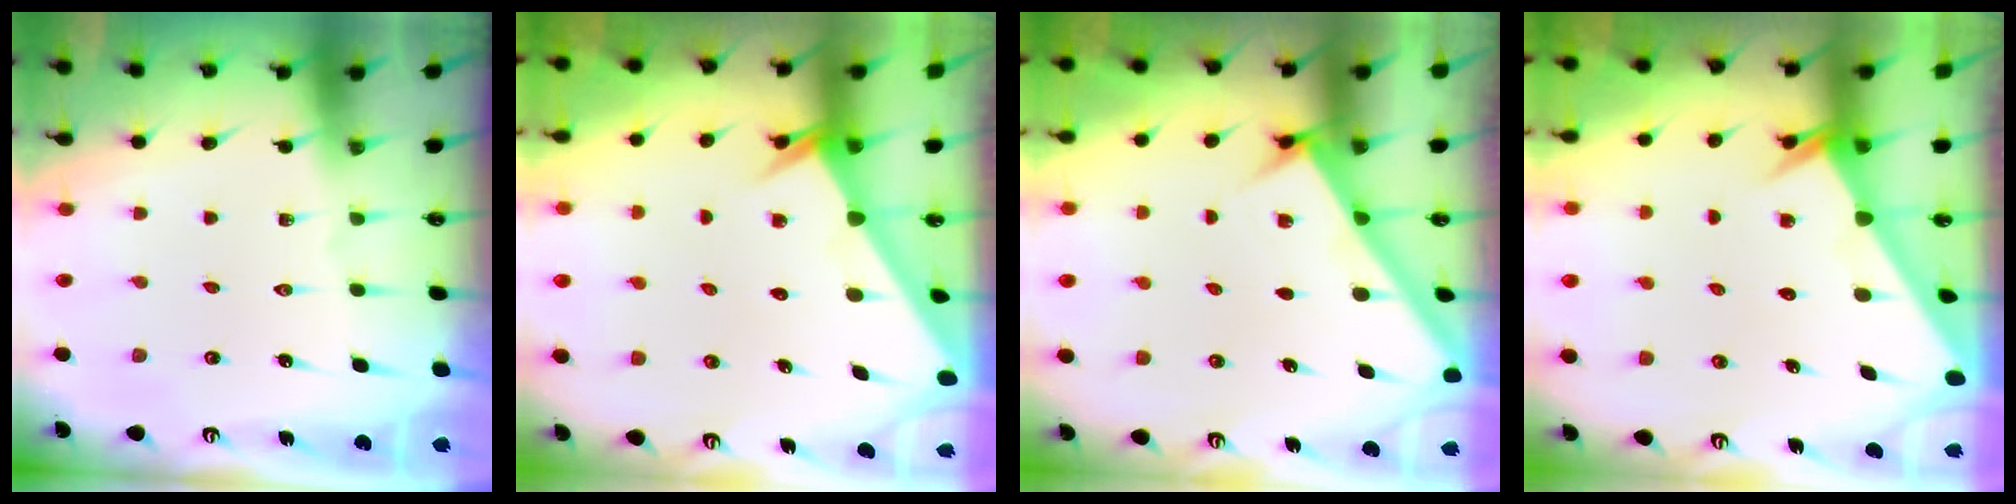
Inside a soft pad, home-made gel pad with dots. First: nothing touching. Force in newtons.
{"total": 2.7, "press": 2.7, "slide": 0.3}
{"total": 2.9, "press": 2.9, "slide": 0.2}
{"total": 2.7, "press": 2.7, "slide": 0.3}